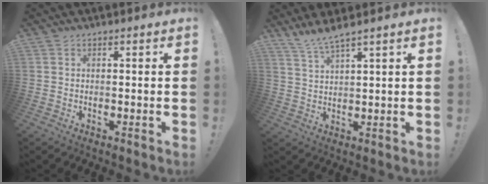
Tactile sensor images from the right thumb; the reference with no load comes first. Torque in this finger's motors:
{"motor_torque": [0.00, 0.00, 0.18, 0.07, 0.00]}